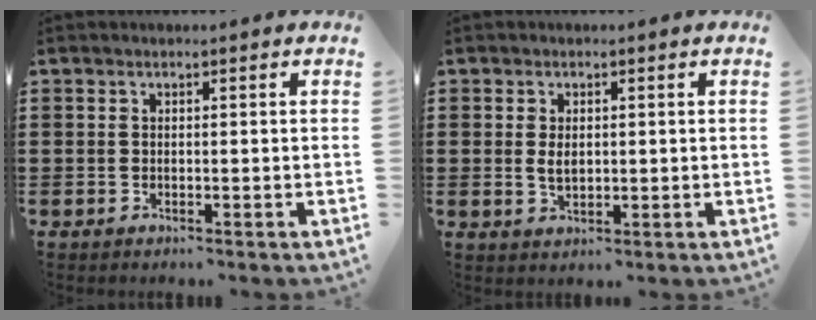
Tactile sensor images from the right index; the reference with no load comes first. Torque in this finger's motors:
{"motor_torque": [1.01, 1.13, 0.03, 0.02]}